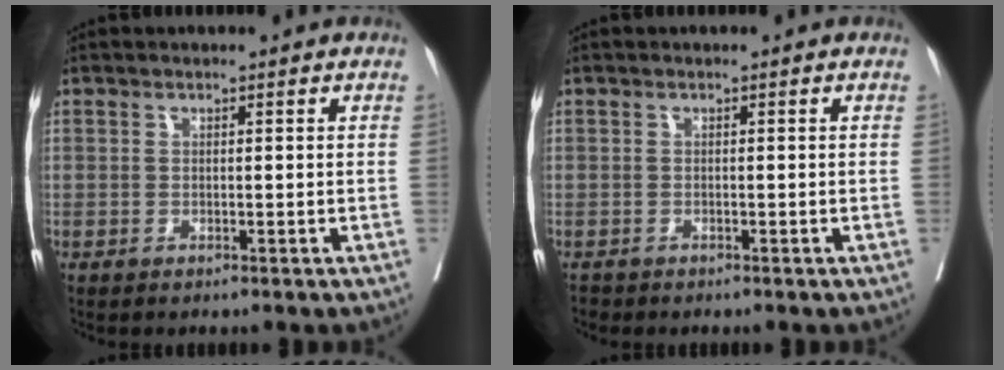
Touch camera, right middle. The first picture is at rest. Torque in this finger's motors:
{"motor_torque": [-0.12, -0.23, -0.04, -0.01]}